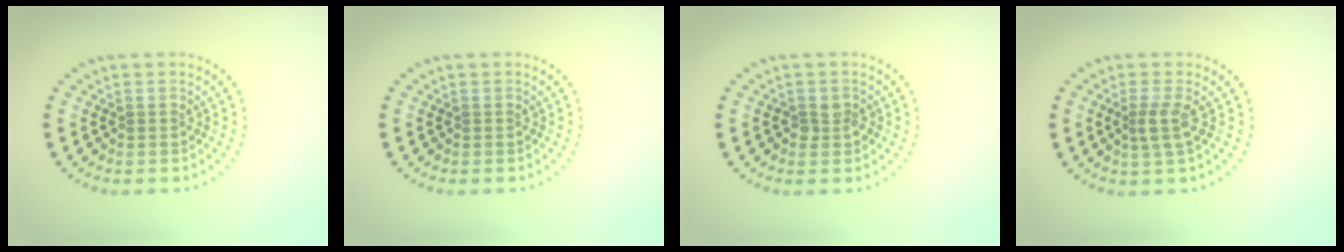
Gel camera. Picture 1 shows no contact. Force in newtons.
{"total": 0.0}
{"total": 1.3, "press": 1.2, "slide": 0.4}
{"total": 2.0, "press": 1.6, "slide": 1.2}